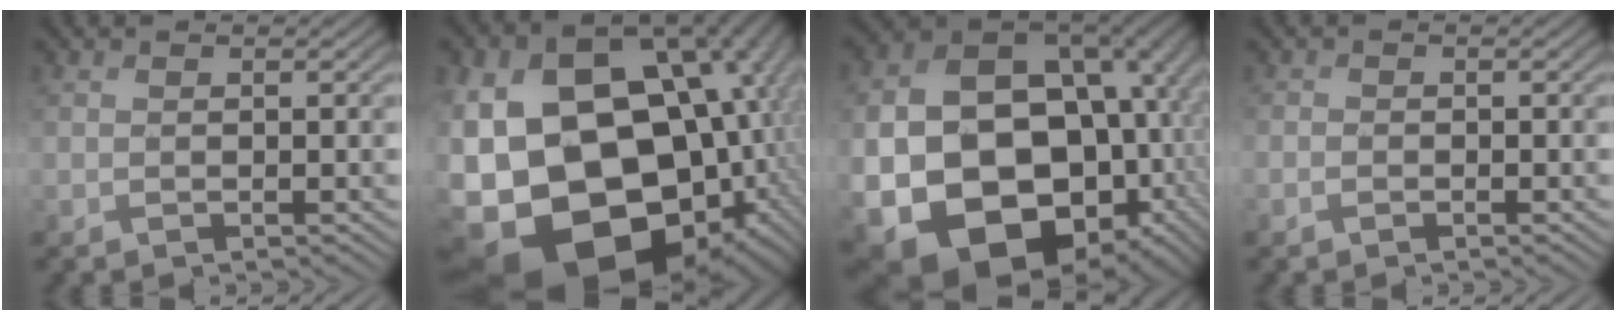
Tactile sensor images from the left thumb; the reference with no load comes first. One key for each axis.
{"total": 25.3, "fx": -5.5, "fy": 19.7, "fz": 14.8, "tx": -0.285, "ty": -0.044, "tz": -0.106}
{"total": 23.7, "fx": -2.9, "fy": 18.7, "fz": 14.2, "tx": -0.290, "ty": -0.078, "tz": -0.023}
{"total": 0.5, "fx": -0.3, "fy": 0.4, "fz": 0.2, "tx": -0.004, "ty": 0.000, "tz": -0.004}